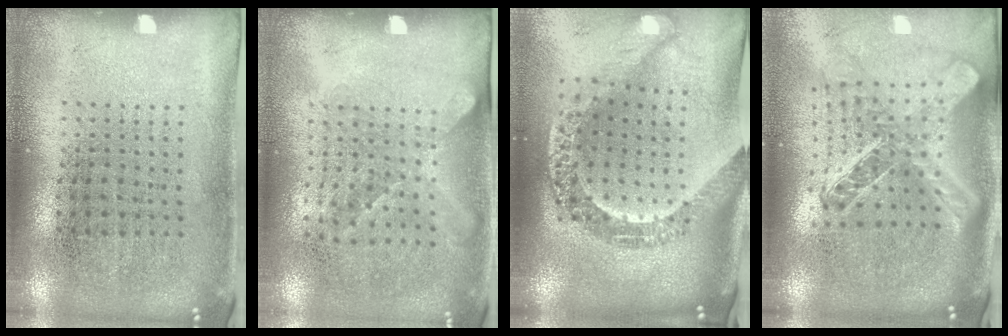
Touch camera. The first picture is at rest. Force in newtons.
{"total": 1.3, "press": 1.0, "slide": 0.8}
{"total": 3.1, "press": 2.3, "slide": 2.0}
{"total": 2.6, "press": 1.9, "slide": 1.8}